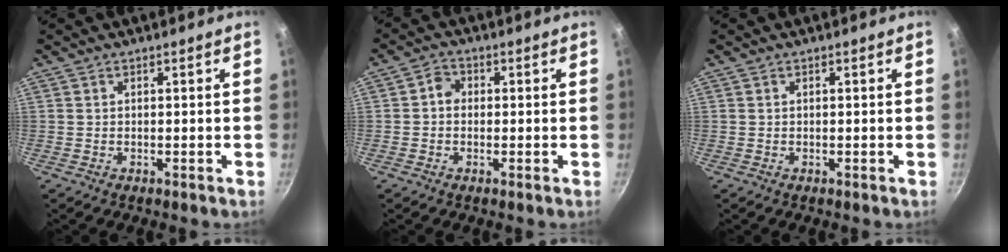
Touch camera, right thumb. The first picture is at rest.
{"total": 2.8, "force": [-0.1, 2.5, 1.4], "torque": [-0.013, 0.010, -0.011]}
{"total": 0.0}